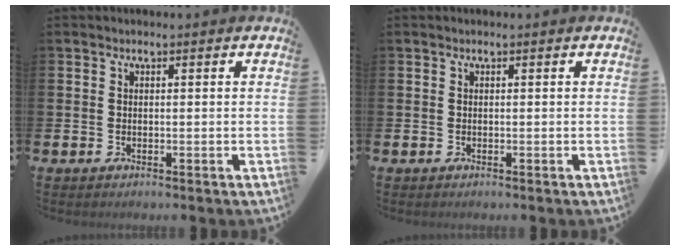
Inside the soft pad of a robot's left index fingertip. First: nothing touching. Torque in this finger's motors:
{"motor_torque": [-0.01, 0.01, 0.01, 0.01]}